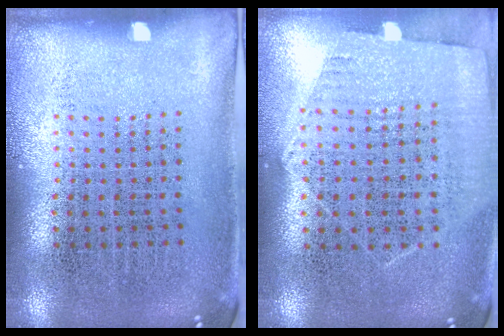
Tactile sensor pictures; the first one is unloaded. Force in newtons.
{"total": 1.2, "press": 1.1, "slide": 0.5}